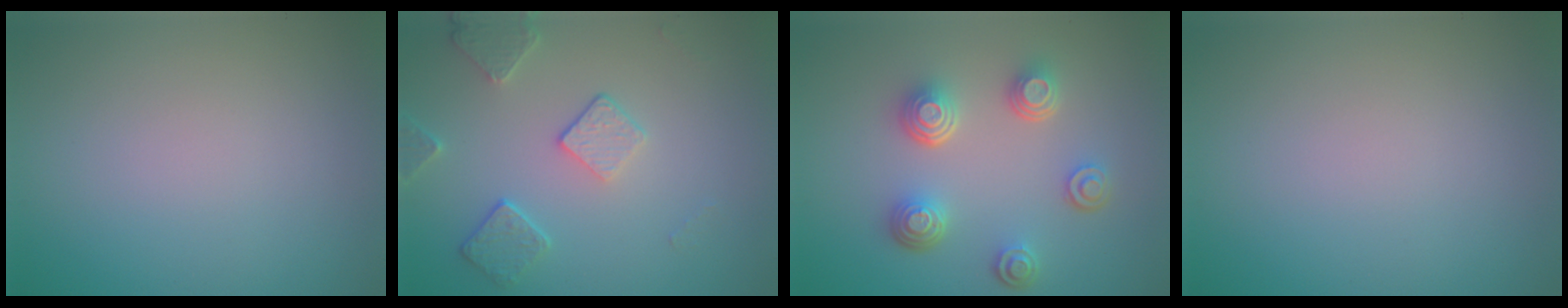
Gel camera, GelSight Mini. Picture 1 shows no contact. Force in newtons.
{"total": 3.0, "press": 2.7, "slide": 1.4}
{"total": 4.5, "press": 3.5, "slide": 2.9}
{"total": 0.0}